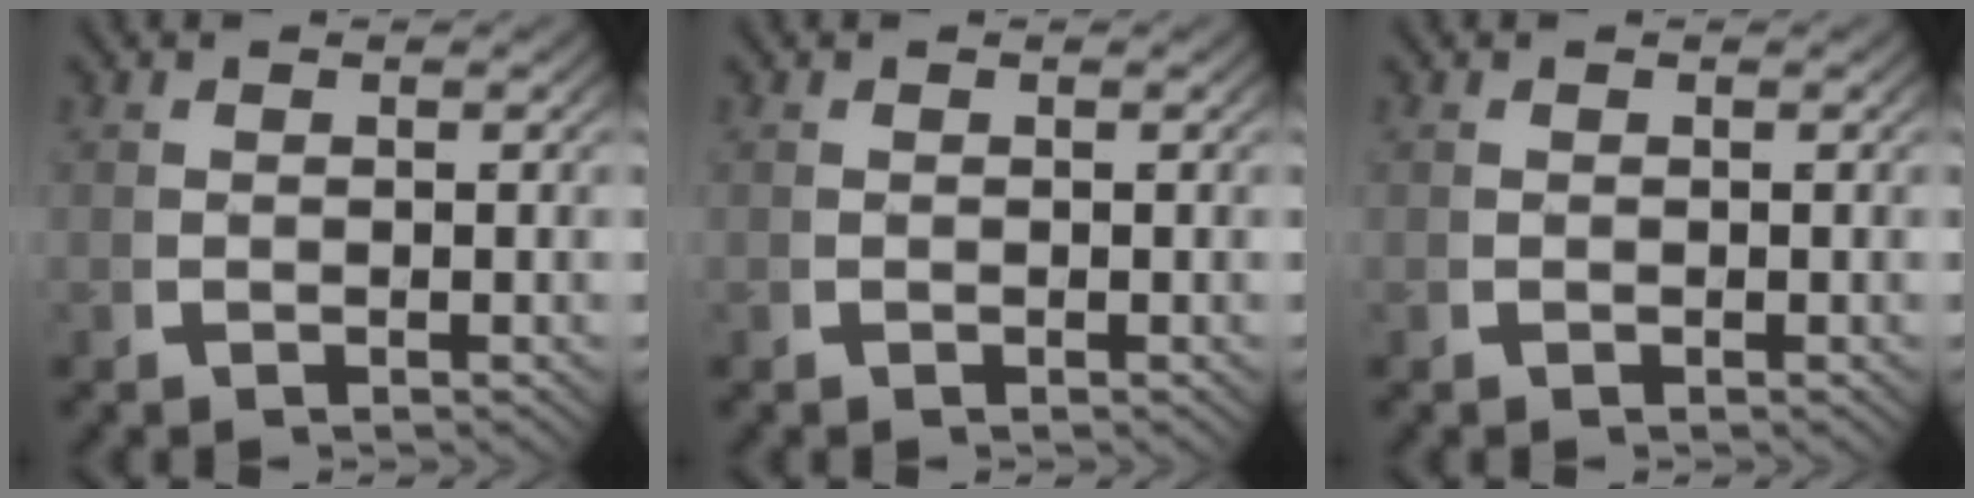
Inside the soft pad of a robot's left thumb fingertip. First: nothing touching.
{"total": 0.0}
{"total": 0.0}